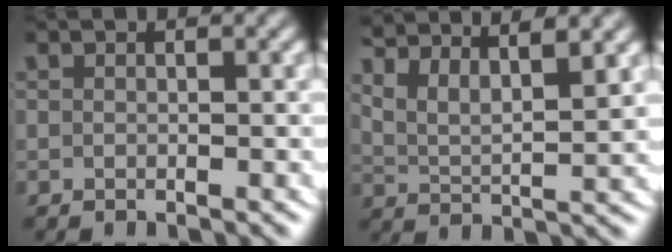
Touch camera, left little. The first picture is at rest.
{"total": 6.2, "force": [3.8, 3.5, 3.4], "torque": [-0.074, 0.006, 0.049]}